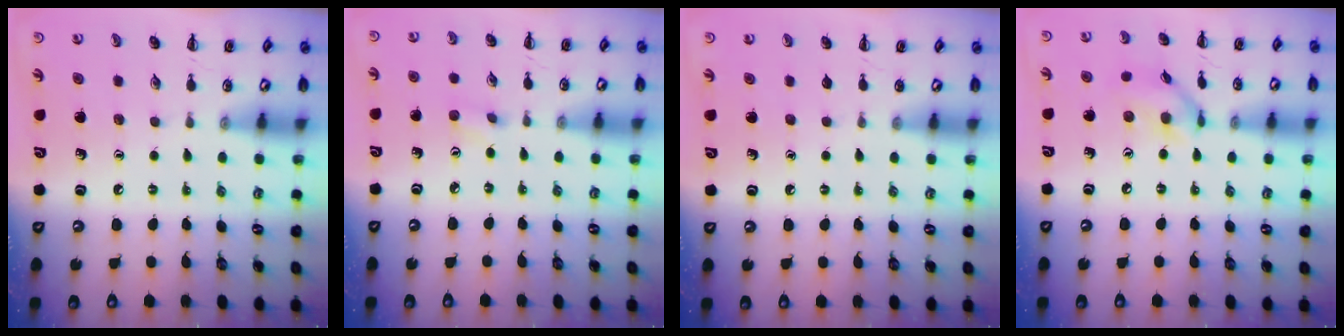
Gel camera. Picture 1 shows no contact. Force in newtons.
{"total": 2.3, "press": 2.2, "slide": 0.8}
{"total": 0.0}
{"total": 9.2, "press": 9.1, "slide": 0.8}